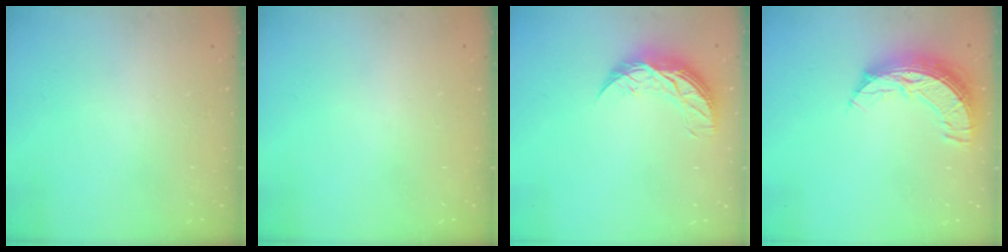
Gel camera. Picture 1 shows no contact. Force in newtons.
{"total": 0.0}
{"total": 9.7, "press": 9.7, "slide": 0.5}
{"total": 10.9, "press": 10.9, "slide": 0.9}